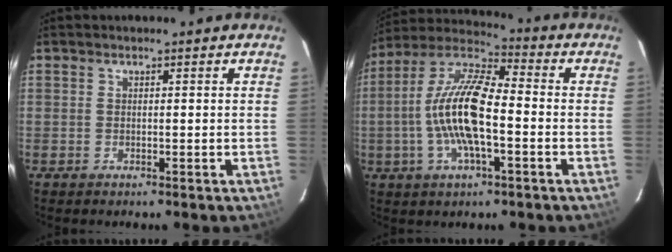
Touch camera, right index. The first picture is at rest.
{"total": 14.7, "force": [-2.7, 4.5, 13.7], "torque": [-0.271, 0.005, -0.059]}